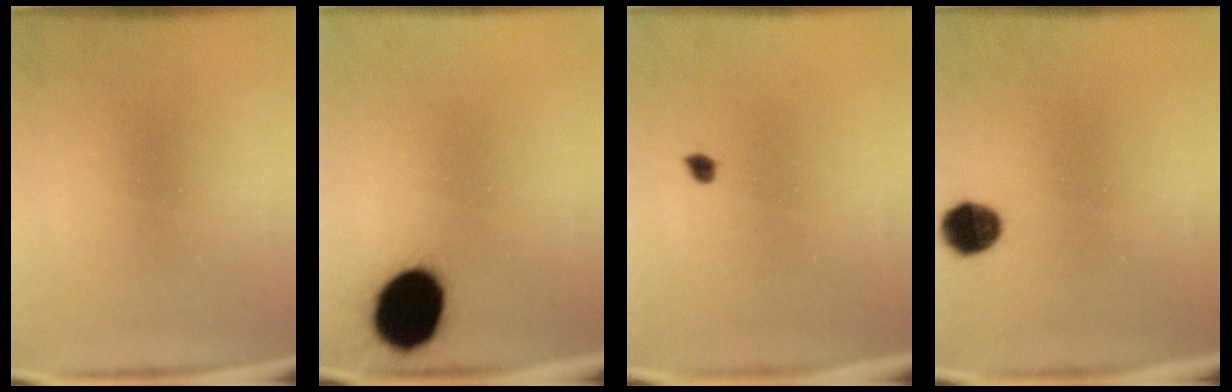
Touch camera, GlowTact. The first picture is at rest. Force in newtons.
{"total": 15.2}
{"total": 1.1}
{"total": 5.8}